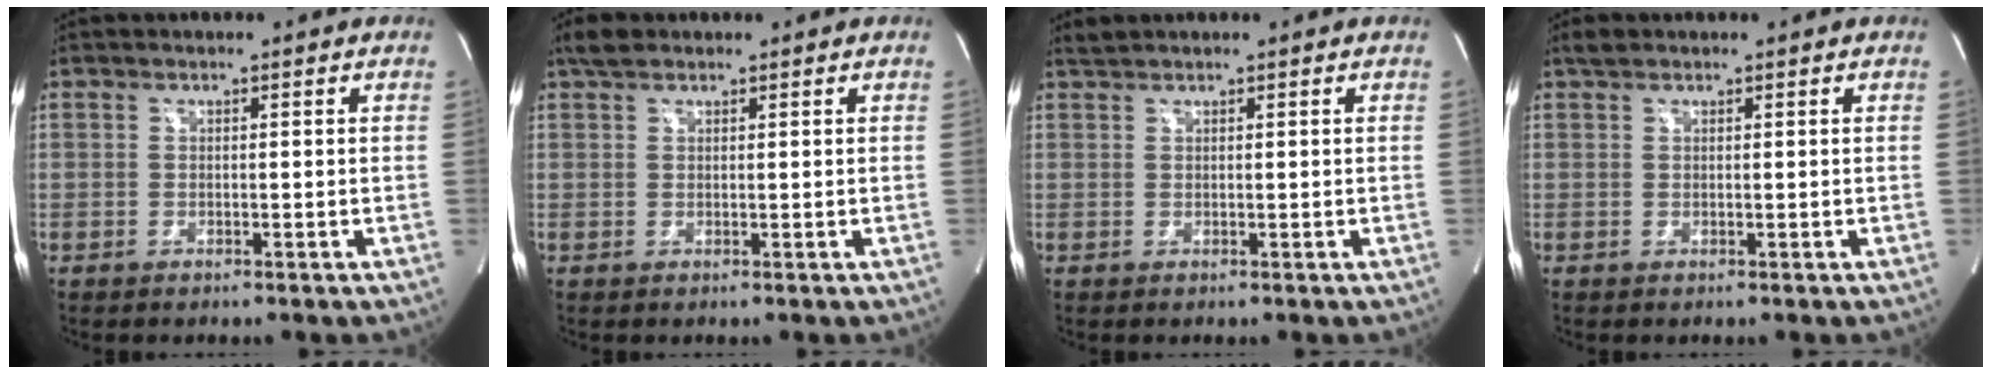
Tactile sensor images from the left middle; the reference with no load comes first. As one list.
[{"total": 2.3, "force": [1.8, 1.0, 1.0], "torque": [-0.024, 0.014, 0.033]}, {"total": 1.0, "force": [1.0, -0.1, 0.0], "torque": [-0.009, 0.009, 0.026]}, {"total": 1.2, "force": [1.0, 0.5, 0.4], "torque": [-0.012, 0.011, 0.019]}]